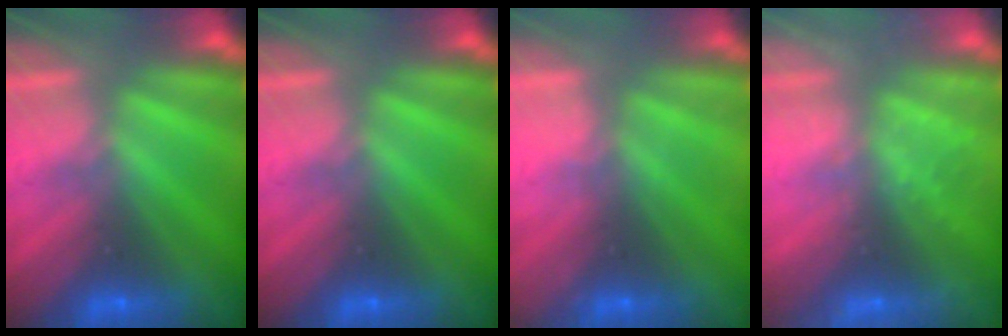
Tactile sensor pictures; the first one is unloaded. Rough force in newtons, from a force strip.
{"total": 0.0}
{"total": 2.3}
{"total": 2.4}